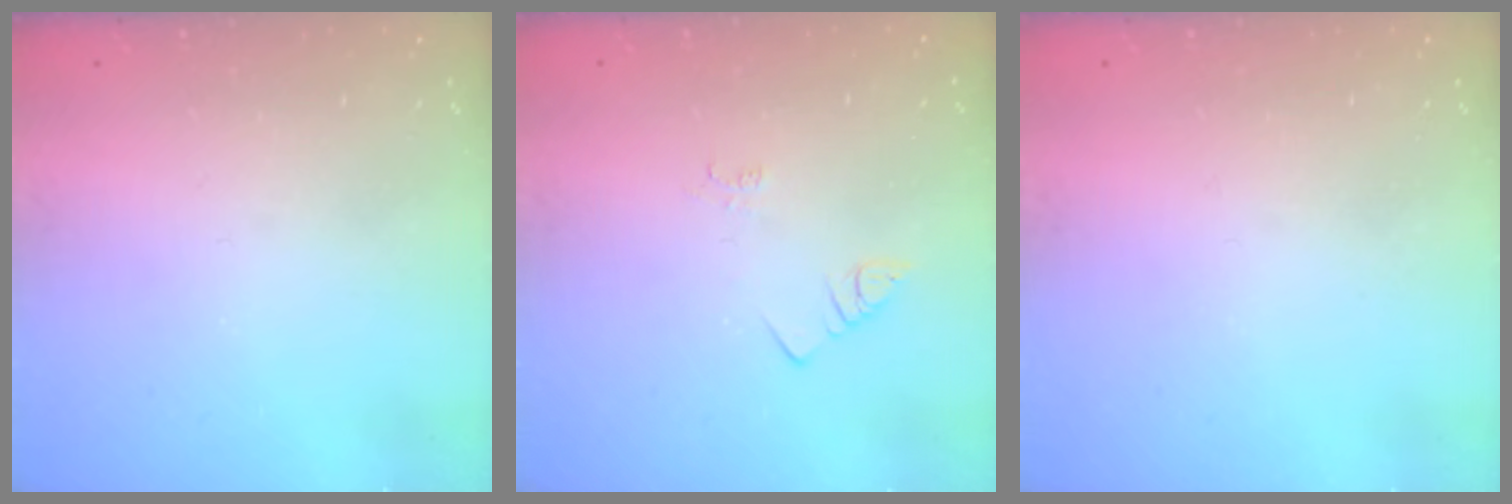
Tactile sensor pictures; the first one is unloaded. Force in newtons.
{"total": 1.4, "press": 1.4, "slide": 0.3}
{"total": 2.8, "press": 2.8, "slide": 0.4}